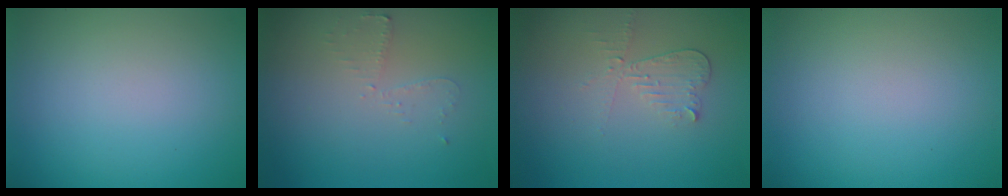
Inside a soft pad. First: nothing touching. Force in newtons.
{"total": 1.6, "press": 1.5, "slide": 0.2}
{"total": 2.1, "press": 2.0, "slide": 0.5}
{"total": 0.0}